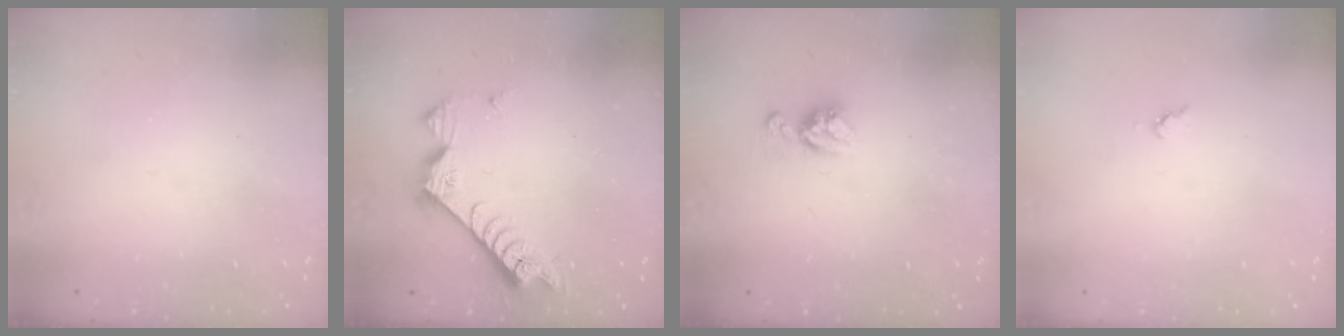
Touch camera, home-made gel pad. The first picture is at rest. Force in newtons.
{"total": 7.7, "press": 7.6, "slide": 1.2}
{"total": 8.0, "press": 7.9, "slide": 0.7}
{"total": 3.3, "press": 3.3, "slide": 0.4}